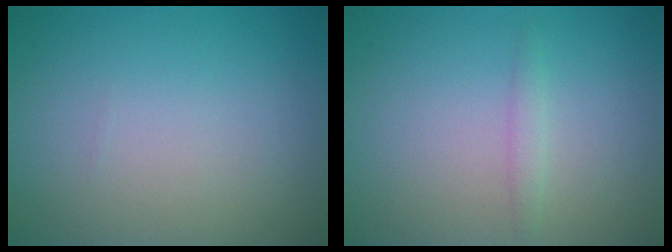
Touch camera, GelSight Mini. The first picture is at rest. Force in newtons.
{"total": 0.9, "press": 0.9, "slide": 0.1}